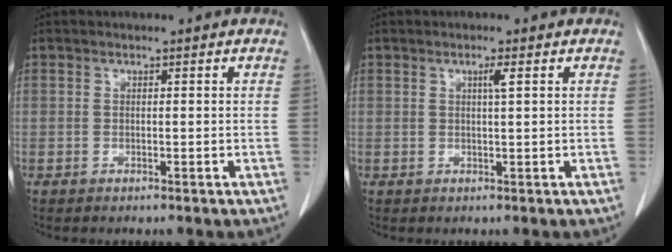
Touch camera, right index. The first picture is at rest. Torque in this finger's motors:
{"motor_torque": [0.02, 0.01, 0.02, 0.00]}